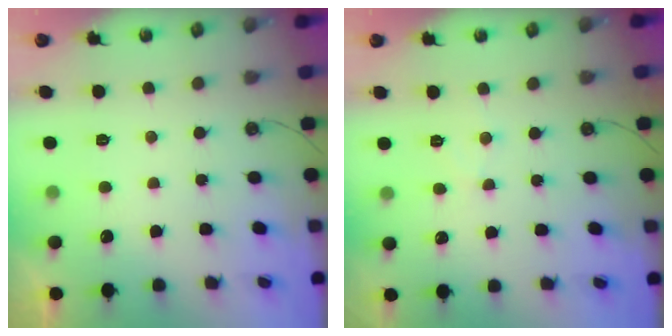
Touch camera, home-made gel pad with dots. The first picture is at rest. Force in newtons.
{"total": 4.7, "press": 4.6, "slide": 0.7}